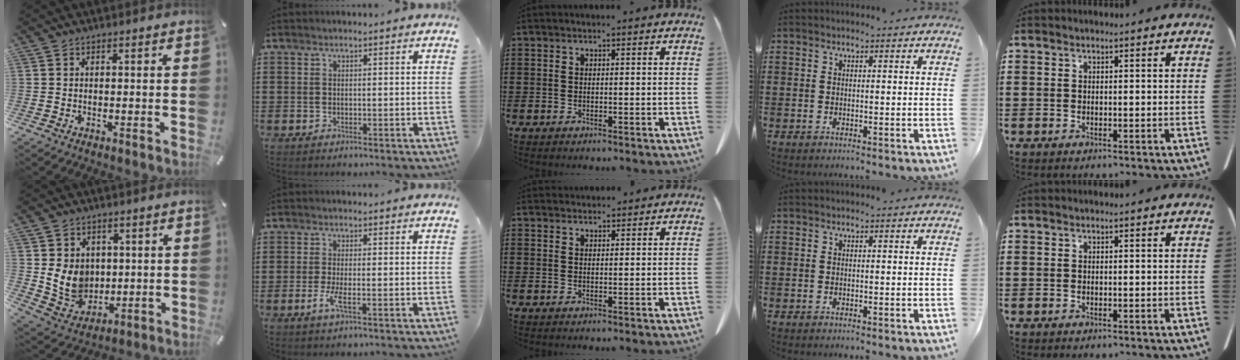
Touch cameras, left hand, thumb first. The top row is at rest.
{"thumb": {"total": 9.7, "force": [2.0, 8.8, 3.7], "torque": [-0.086, -0.018, 0.042]}, "index": {"total": 3.2, "force": [-1.1, 0.5, 3.0], "torque": [-0.071, -0.010, -0.026]}, "middle": {"total": 1.7, "force": [1.7, 0.2, 0.0], "torque": [-0.005, 0.003, 0.033]}}